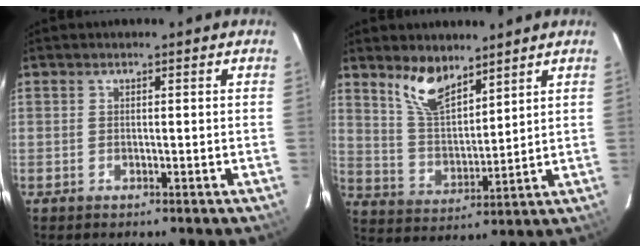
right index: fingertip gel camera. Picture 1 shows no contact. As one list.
[{"total": 9.1, "force": [6.8, 3.4, 5.0], "torque": [-0.094, 0.002, 0.138]}]